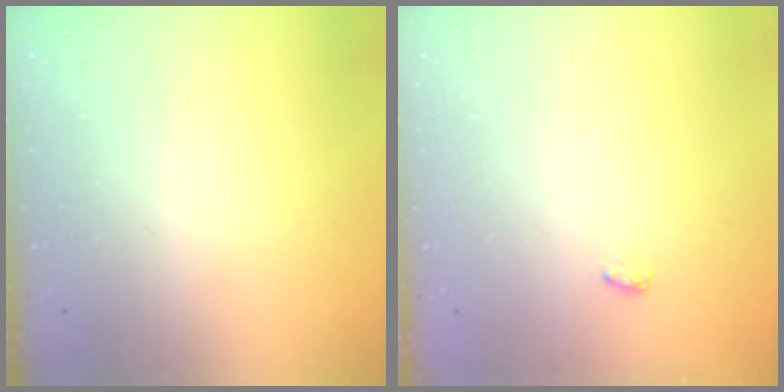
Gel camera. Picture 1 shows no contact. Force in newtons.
{"total": 6.4, "press": 3.3, "slide": 5.5}